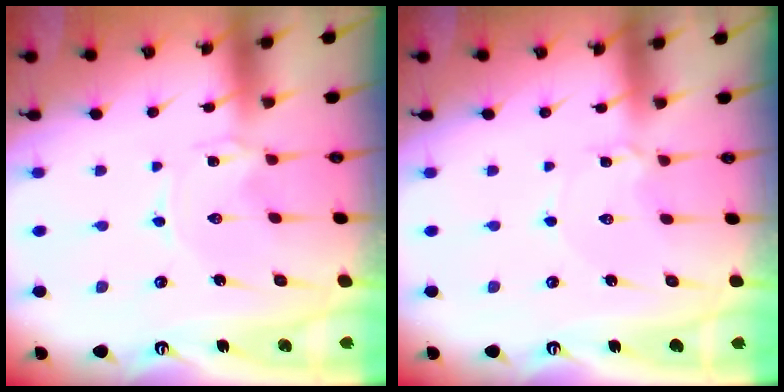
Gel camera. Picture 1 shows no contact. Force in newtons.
{"total": 2.3, "press": 2.3, "slide": 0.2}